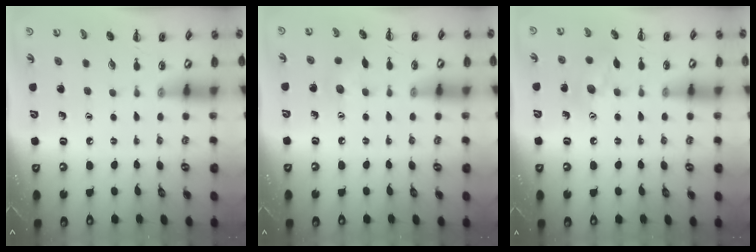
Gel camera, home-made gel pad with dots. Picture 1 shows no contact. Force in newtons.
{"total": 6.5, "press": 6.4, "slide": 1.1}
{"total": 9.7, "press": 9.6, "slide": 0.7}